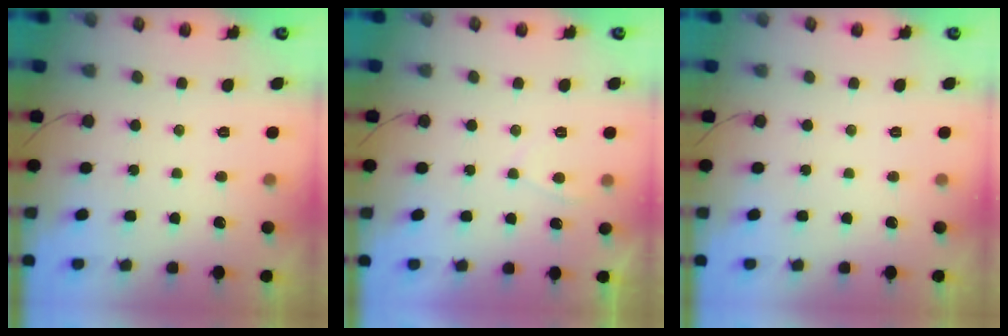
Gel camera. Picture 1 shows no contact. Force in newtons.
{"total": 1.2, "press": 1.0, "slide": 0.6}
{"total": 0.0}